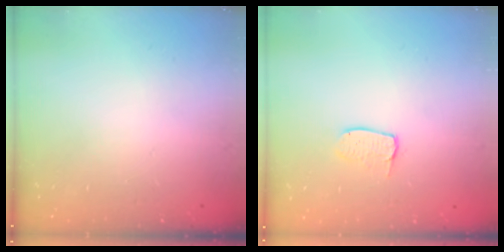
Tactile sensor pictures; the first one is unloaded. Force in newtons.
{"total": 4.3, "press": 4.3, "slide": 0.2}